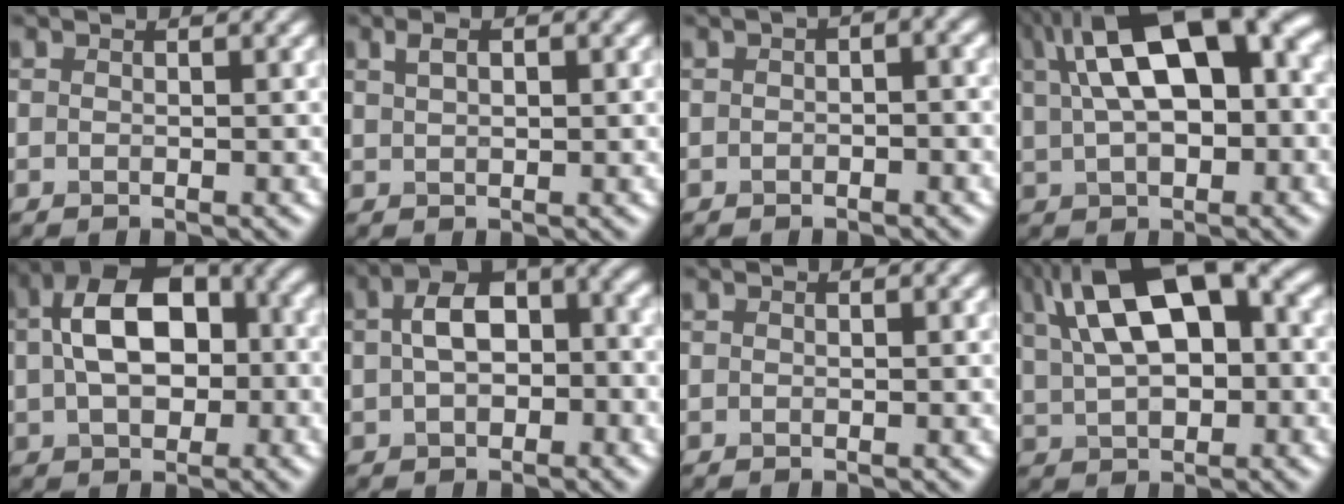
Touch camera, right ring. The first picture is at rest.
{"total": 0.8, "force": [0.2, -0.8, 0.0], "torque": [-0.022, 0.003, 0.034]}
{"total": 2.1, "force": [-0.1, 0.8, 1.9], "torque": [-0.021, 0.010, -0.003]}
{"total": 11.2, "force": [3.0, 4.7, 9.7], "torque": [-0.162, 0.024, 0.074]}
{"total": 8.3, "force": [0.5, 4.7, 6.9], "torque": [-0.150, 0.019, 0.030]}
{"total": 4.6, "force": [-0.4, 2.2, 4.0], "torque": [-0.089, 0.015, 0.015]}
{"total": 0.0}
{"total": 10.0, "force": [3.0, 4.4, 8.4], "torque": [-0.160, 0.024, 0.075]}